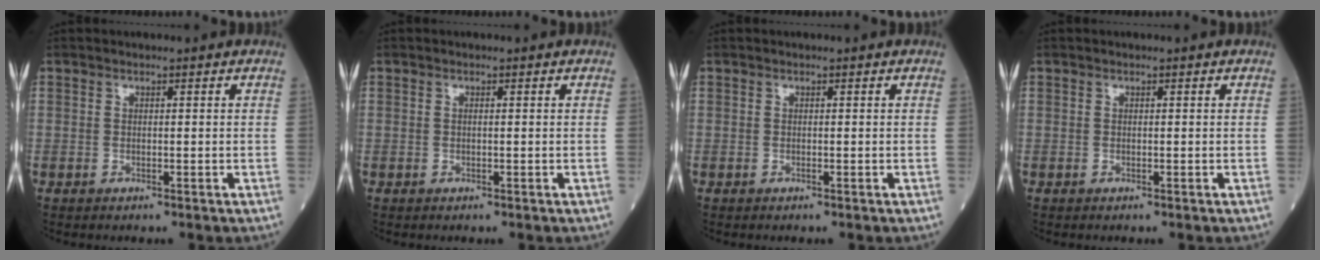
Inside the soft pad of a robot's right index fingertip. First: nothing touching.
{"total": 0.0}
{"total": 0.0}
{"total": 0.0}